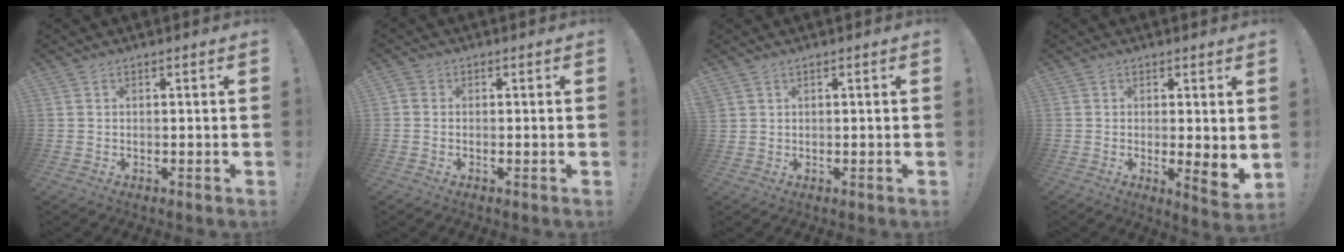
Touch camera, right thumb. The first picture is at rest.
{"total": 1.1, "force": [-0.5, 0.8, 0.4], "torque": [-0.009, 0.004, -0.009]}
{"total": 1.2, "force": [0.7, 0.8, 0.4], "torque": [-0.014, 0.004, 0.016]}
{"total": 5.1, "force": [1.3, 1.0, 4.8], "torque": [-0.053, -0.027, 0.027]}